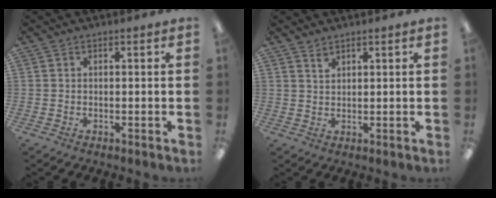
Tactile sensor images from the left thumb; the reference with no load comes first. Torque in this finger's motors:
{"motor_torque": [0.06, -0.07, -0.21, -0.20, -0.06]}